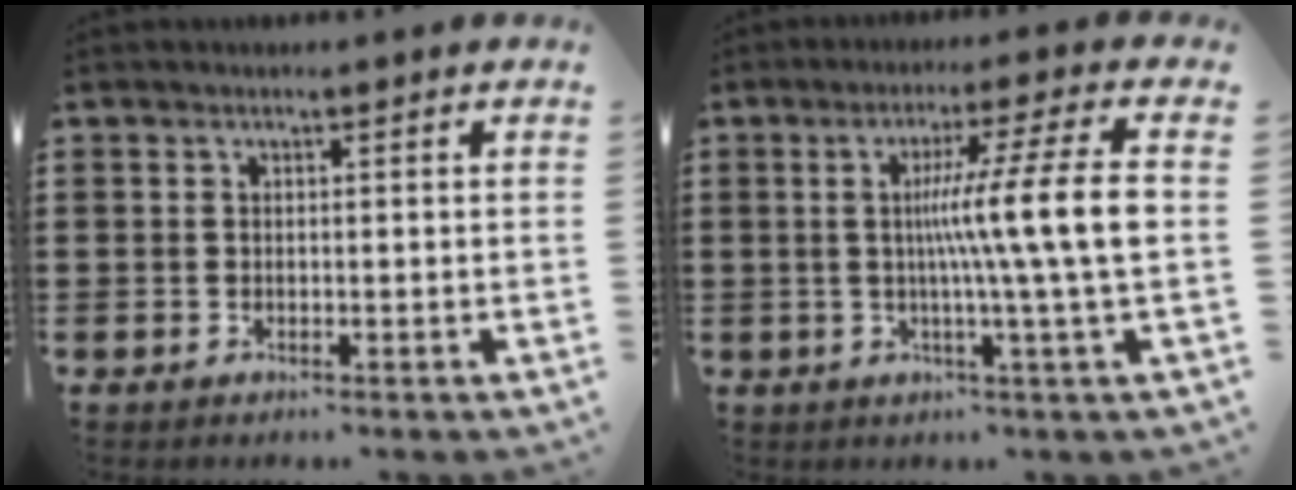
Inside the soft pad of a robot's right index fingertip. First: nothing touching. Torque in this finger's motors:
{"motor_torque": [1.84, -0.30, 0.97, 0.21]}